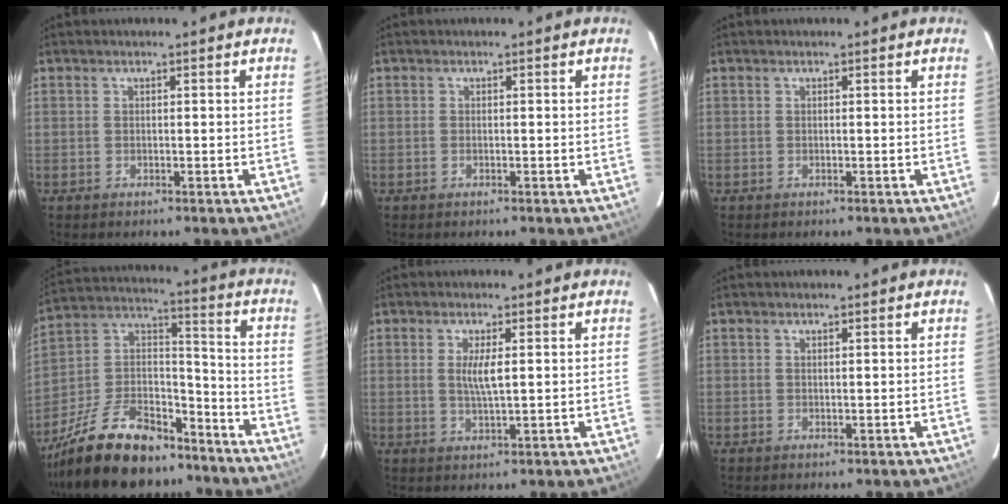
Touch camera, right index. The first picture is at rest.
{"total": 0.0}
{"total": 0.0}
{"total": 25.6, "force": [-18.2, 11.7, 13.7], "torque": [-0.284, 0.024, -0.289]}
{"total": 3.9, "force": [0.8, 0.6, 3.8], "torque": [-0.071, -0.006, 0.015]}
{"total": 0.6, "force": [0.4, 0.0, 0.4], "torque": [-0.006, 0.002, 0.009]}